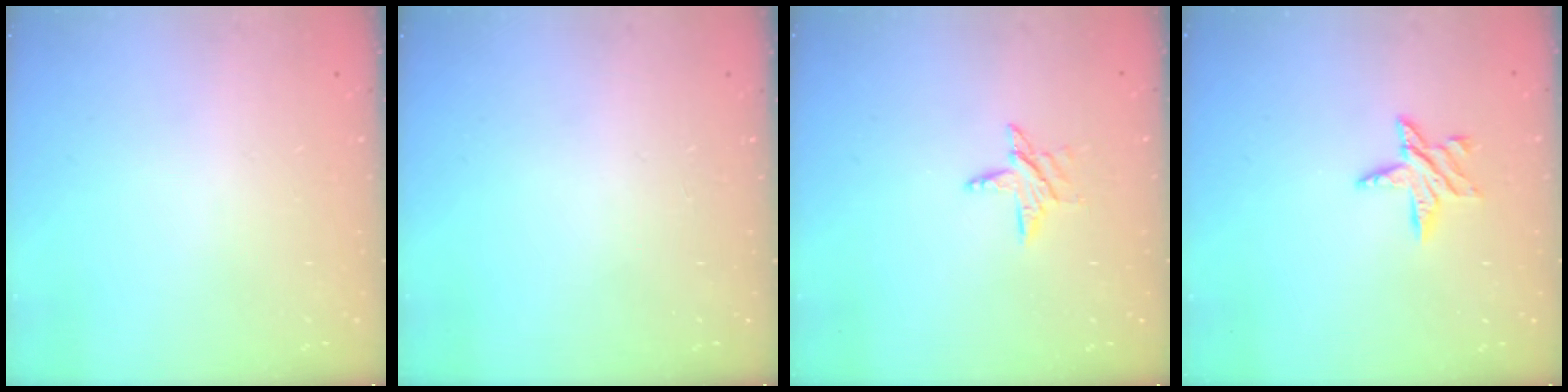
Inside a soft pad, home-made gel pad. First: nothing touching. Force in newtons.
{"total": 0.0}
{"total": 5.7, "press": 5.7, "slide": 0.6}
{"total": 7.3, "press": 7.3, "slide": 0.5}